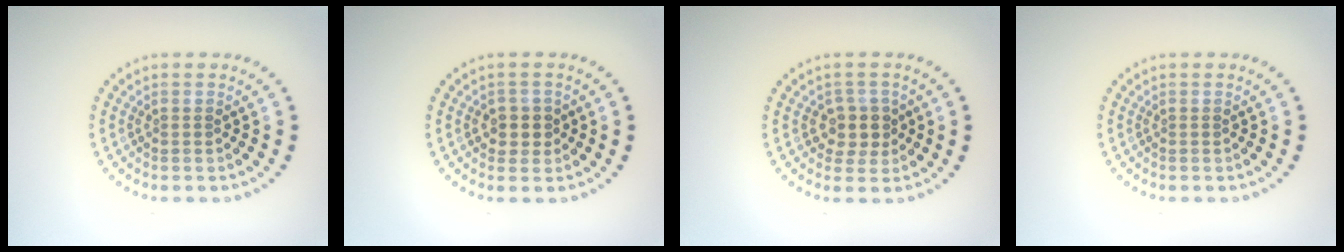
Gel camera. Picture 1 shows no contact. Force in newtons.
{"total": 2.1, "press": 1.9, "slide": 0.9}
{"total": 2.5, "press": 2.3, "slide": 1.1}
{"total": 0.0}